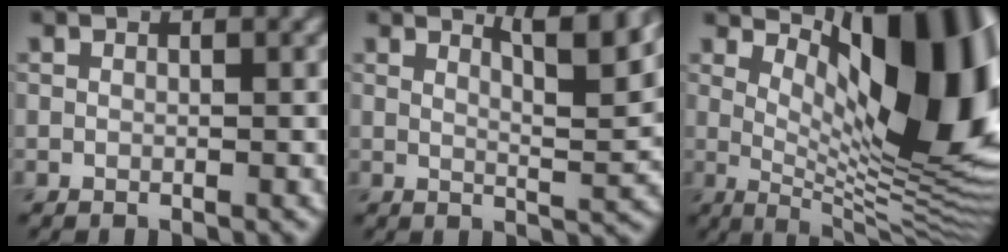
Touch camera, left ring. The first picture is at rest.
{"total": 5.1, "force": [3.3, 1.1, 3.7], "torque": [-0.049, 0.002, 0.048]}
{"total": 14.2, "force": [4.5, 5.1, 12.4], "torque": [-0.162, 0.002, 0.074]}